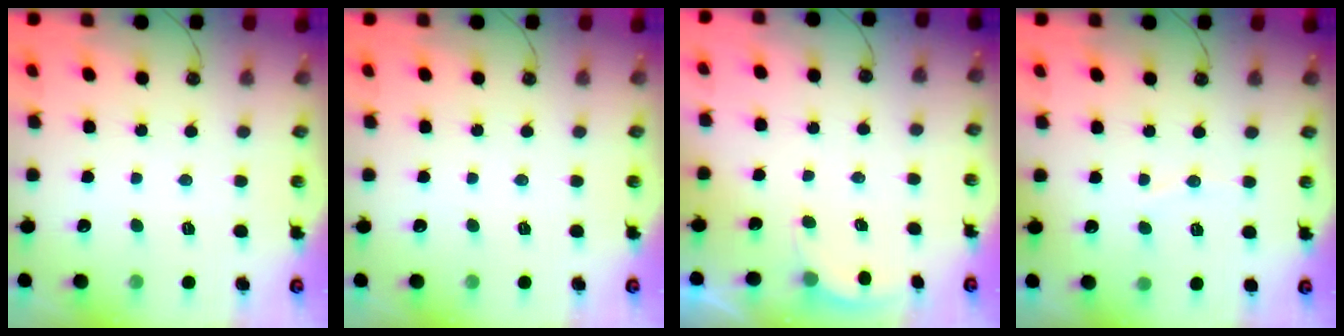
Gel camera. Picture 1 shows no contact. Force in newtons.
{"total": 0.0}
{"total": 2.3, "press": 2.1, "slide": 0.8}
{"total": 4.0, "press": 3.9, "slide": 1.0}